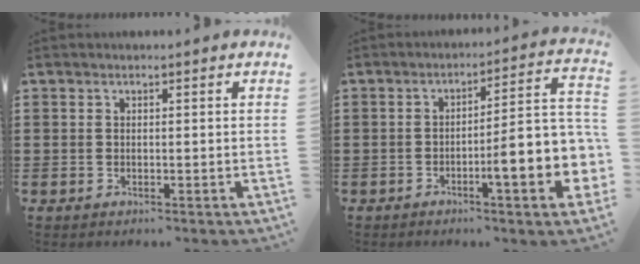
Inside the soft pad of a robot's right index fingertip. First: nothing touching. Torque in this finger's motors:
{"motor_torque": [2.14, 0.00, 0.92, 0.21]}